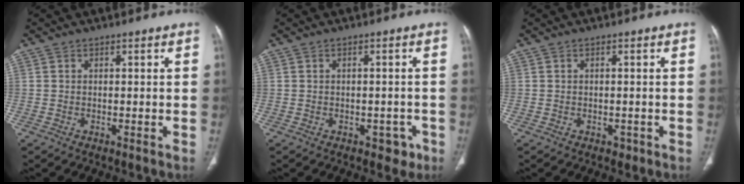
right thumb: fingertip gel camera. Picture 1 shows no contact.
{"total": 3.2, "force": [-1.6, 2.2, 1.6], "torque": [-0.002, 0.009, -0.015]}
{"total": 0.9, "force": [-0.4, 0.7, 0.3], "torque": [-0.003, 0.002, -0.002]}